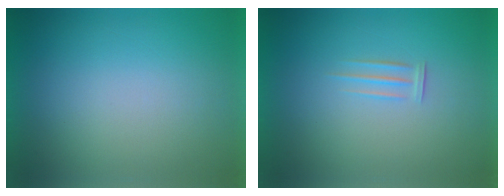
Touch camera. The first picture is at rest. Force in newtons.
{"total": 1.9}